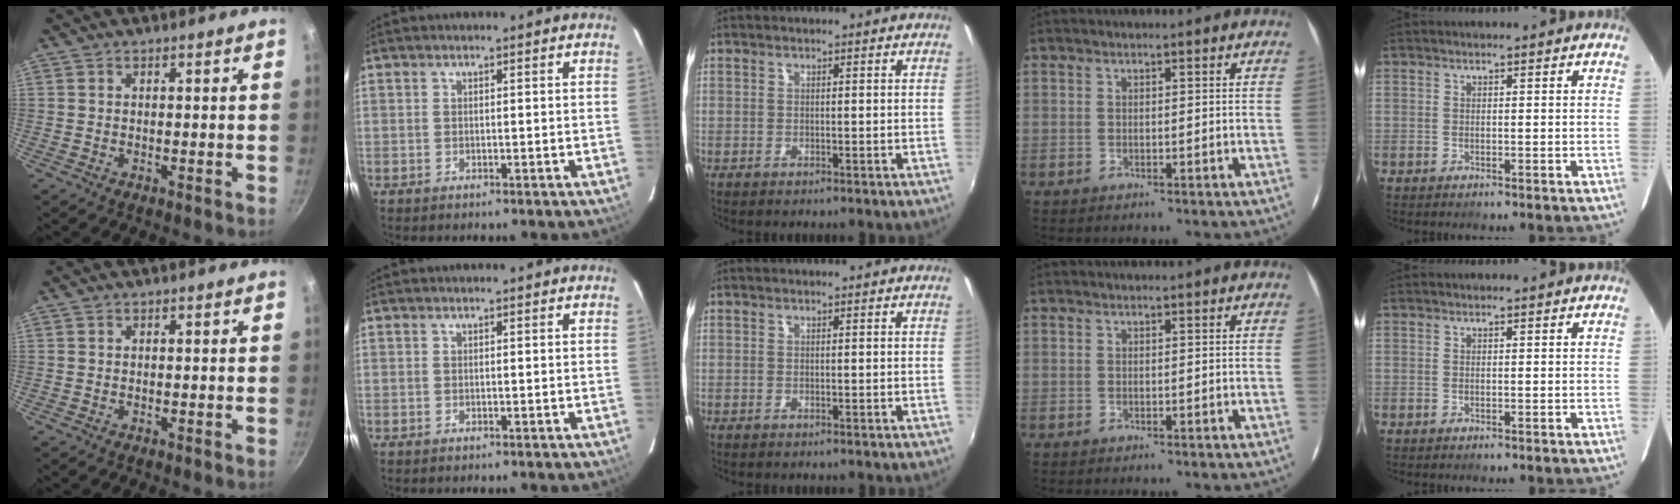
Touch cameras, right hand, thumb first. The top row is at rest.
{}